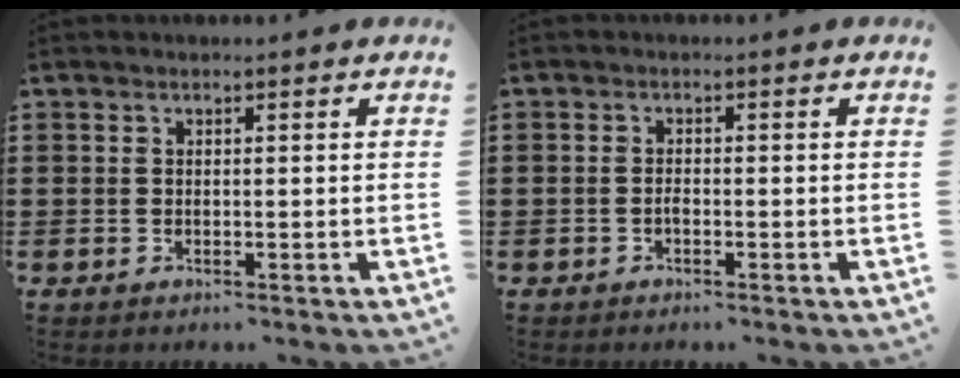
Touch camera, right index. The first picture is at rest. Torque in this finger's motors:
{"motor_torque": [2.14, 0.00, 0.02, -0.12]}